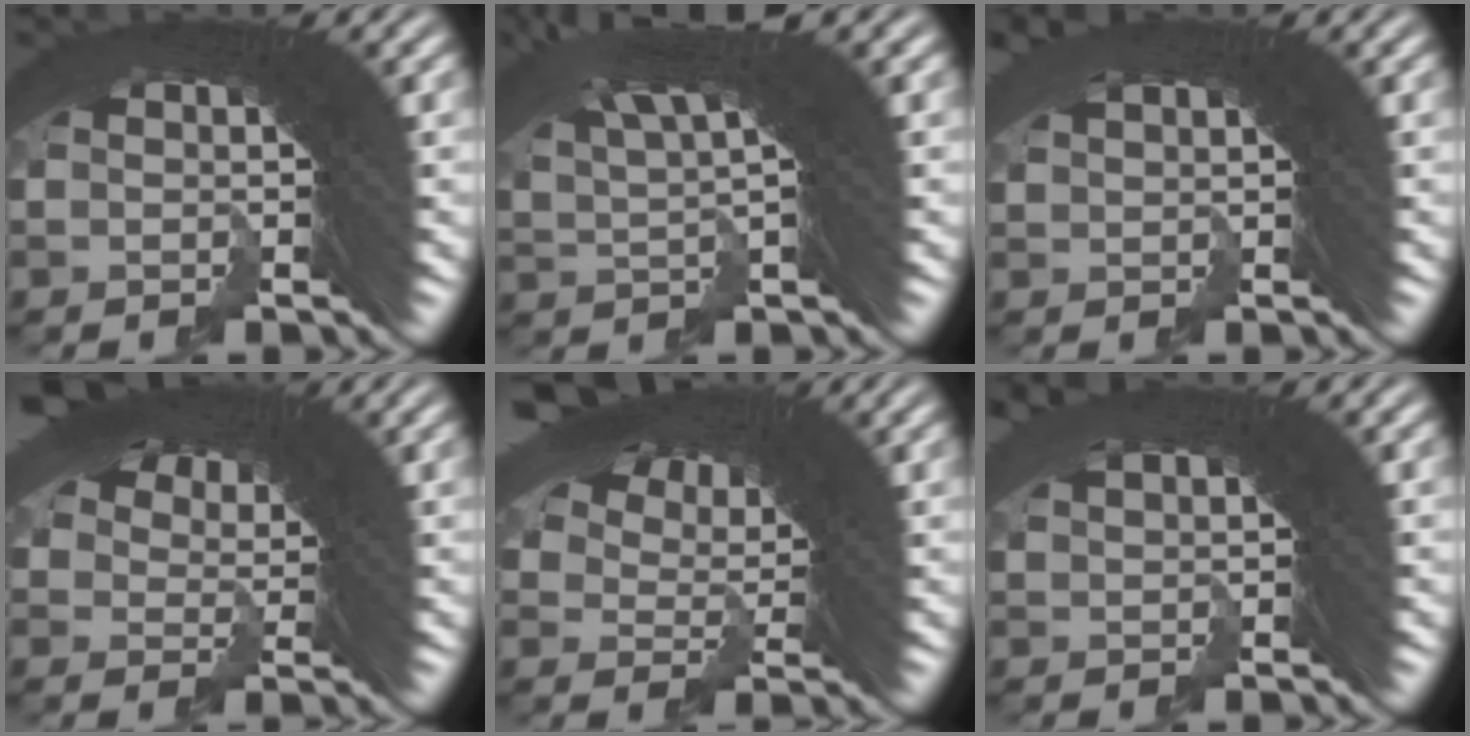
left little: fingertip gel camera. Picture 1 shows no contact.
{"total": 6.0, "force": [4.5, 0.6, 3.9], "torque": [-0.067, 0.028, 0.074]}
{"total": 0.9, "force": [0.7, -0.6, 0.1], "torque": [0.015, 0.004, 0.017]}
{"total": 4.1, "force": [1.5, 3.3, 2.0], "torque": [-0.030, -0.019, 0.033]}
{"total": 6.1, "force": [3.9, 3.0, 3.5], "torque": [-0.057, 0.004, 0.068]}
{"total": 1.0, "force": [0.8, -0.4, 0.2], "torque": [0.013, 0.004, 0.019]}